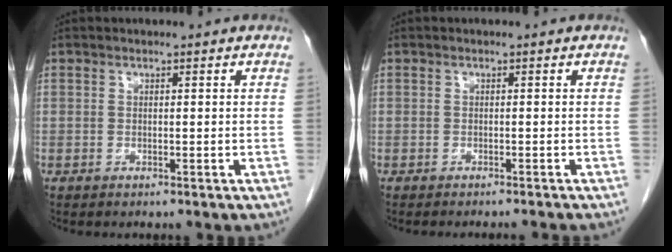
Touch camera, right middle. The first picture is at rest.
{"total": 4.3, "force": [-4.0, -0.3, 1.5], "torque": [-0.012, -0.007, -0.052]}